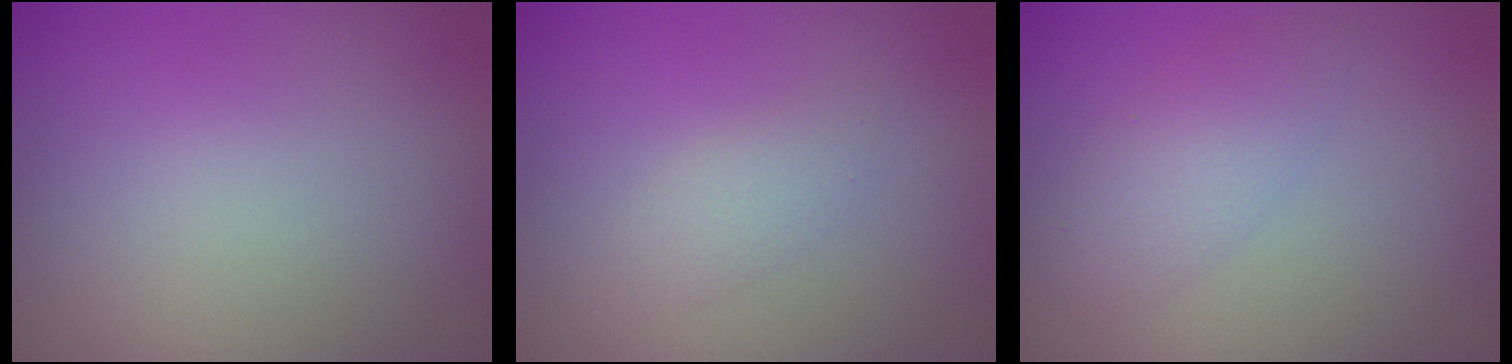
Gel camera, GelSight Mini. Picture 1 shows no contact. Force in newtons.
{"total": 1.5, "press": 1.5, "slide": 0.1}
{"total": 2.8, "press": 2.8, "slide": 0.2}